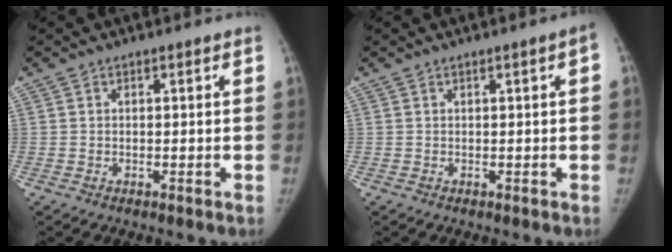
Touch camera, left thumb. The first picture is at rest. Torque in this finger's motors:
{"motor_torque": [-0.05, 0.03, 0.24, 0.47, 0.00]}